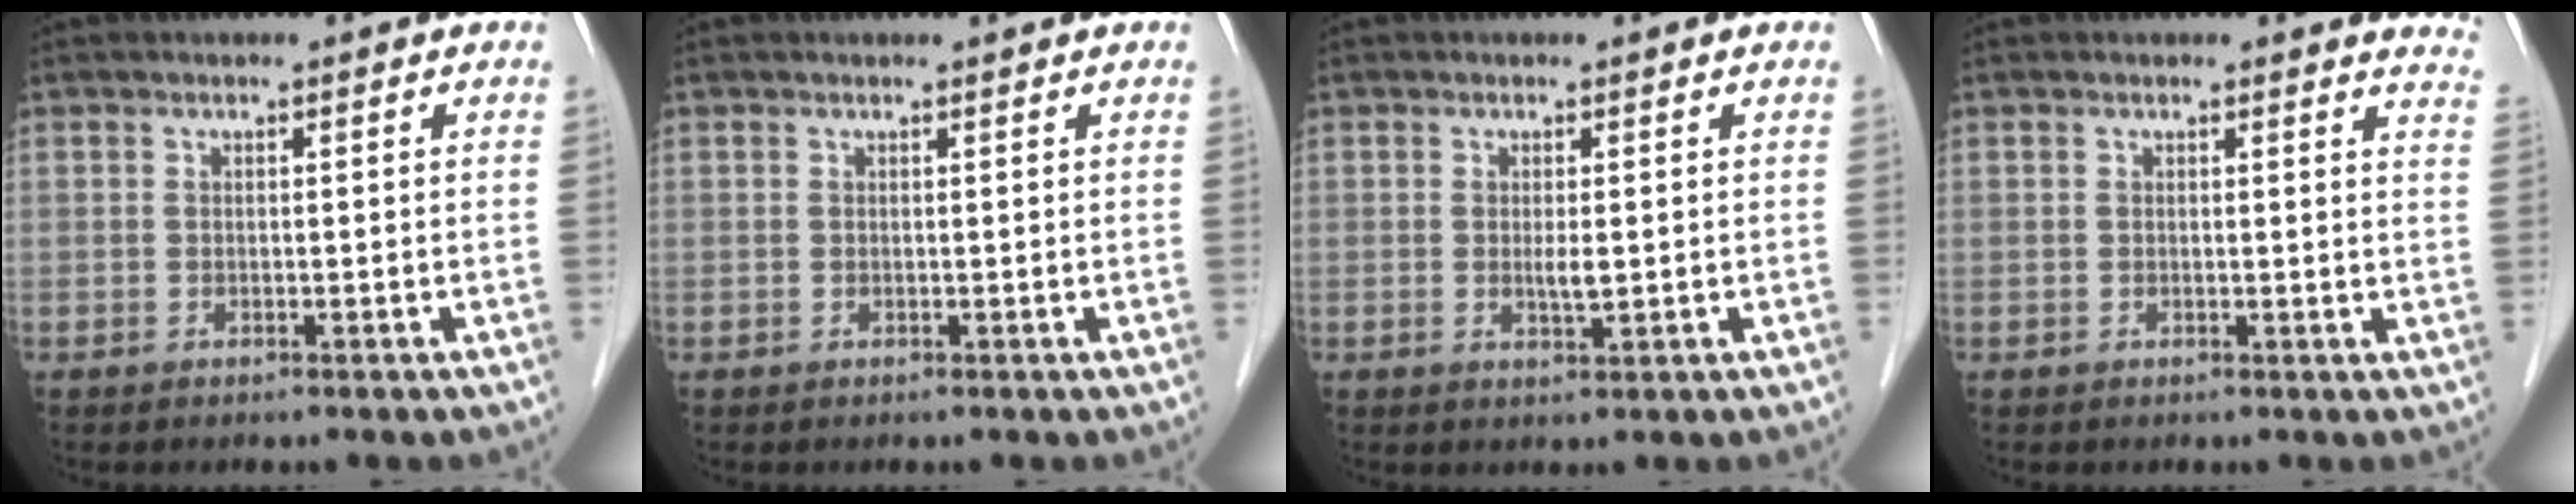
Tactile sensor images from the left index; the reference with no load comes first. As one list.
[{"total": 0.7, "force": [0.7, 0.1, 0.2], "torque": [-0.009, 0.008, 0.010]}, {"total": 1.7, "force": [0.1, 0.3, 1.7], "torque": [-0.035, -0.004, 0.004]}, {"total": 6.7, "force": [6.5, 1.4, 1.1], "torque": [0.022, -0.021, 0.031]}]